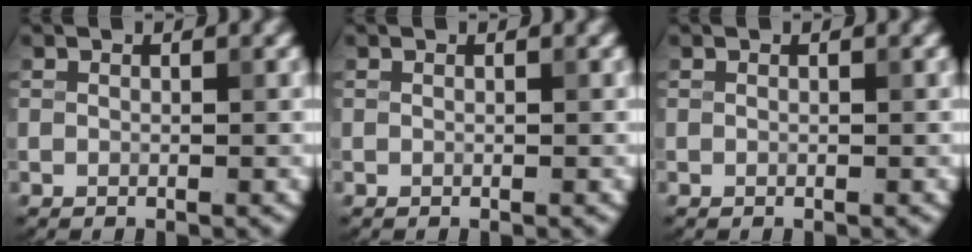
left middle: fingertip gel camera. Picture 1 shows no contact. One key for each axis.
{"total": 0.0}
{"total": 0.0}